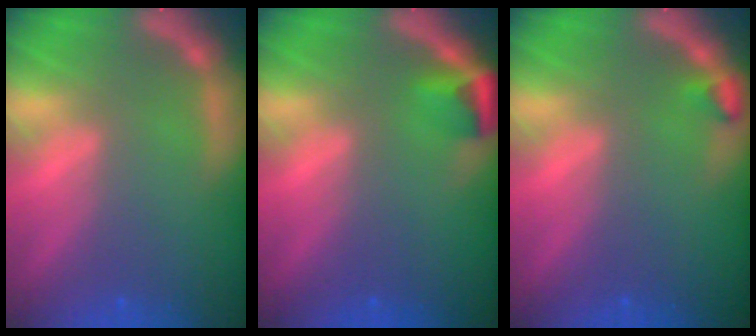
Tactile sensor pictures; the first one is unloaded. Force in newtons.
{"total": 2.4}
{"total": 0.9}